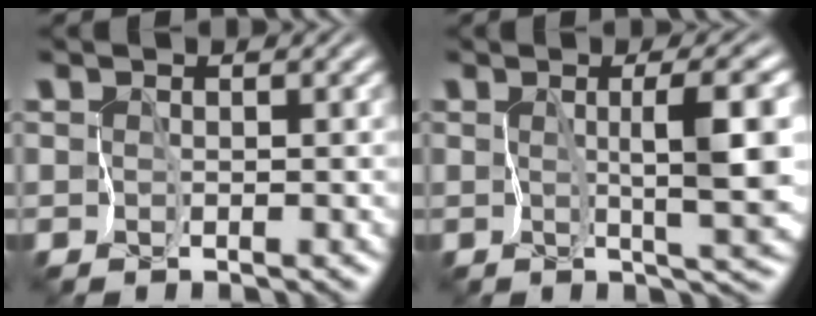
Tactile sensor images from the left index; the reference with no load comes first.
{"total": 5.7, "force": [0.4, 1.2, 5.6], "torque": [-0.080, 0.000, 0.005]}